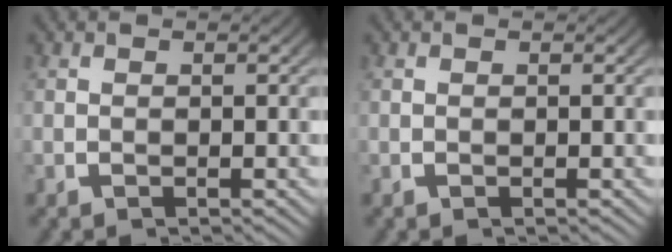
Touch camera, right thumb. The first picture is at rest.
{"total": 0.0}